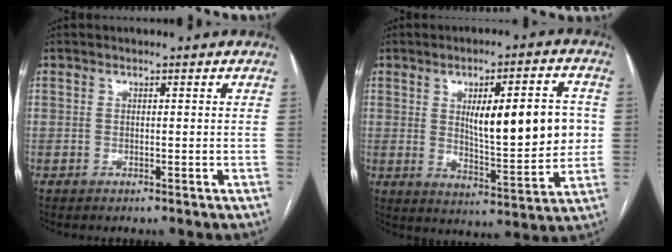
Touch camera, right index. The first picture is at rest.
{"total": 15.0, "force": [2.1, 3.9, 14.3], "torque": [-0.203, 0.012, 0.041]}